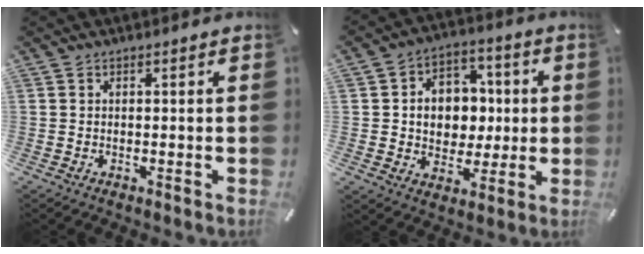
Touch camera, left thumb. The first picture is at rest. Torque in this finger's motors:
{"motor_torque": [1.53, 2.60, 0.31, -0.05, 0.12]}